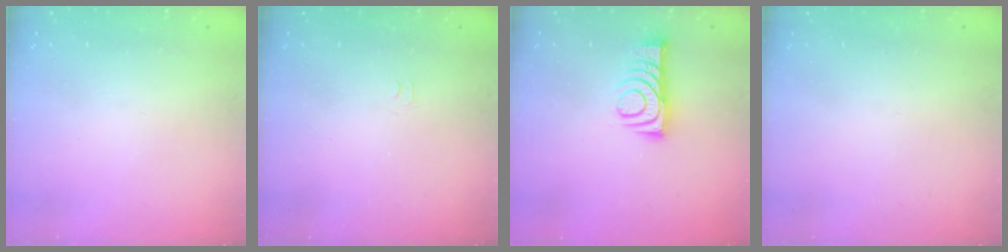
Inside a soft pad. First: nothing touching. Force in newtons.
{"total": 3.8, "press": 3.8, "slide": 0.5}
{"total": 9.2, "press": 9.2, "slide": 0.5}
{"total": 1.7, "press": 1.6, "slide": 0.1}